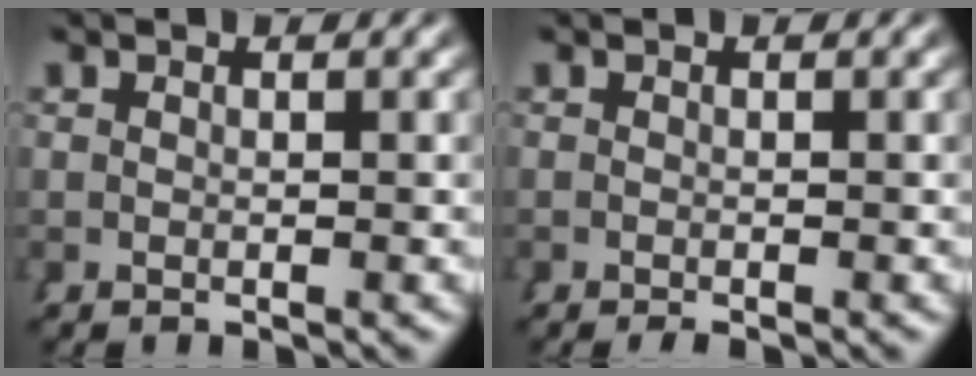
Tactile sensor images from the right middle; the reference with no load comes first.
{"total": 0.7, "force": [-0.5, 0.3, 0.3], "torque": [-0.007, 0.003, -0.011]}